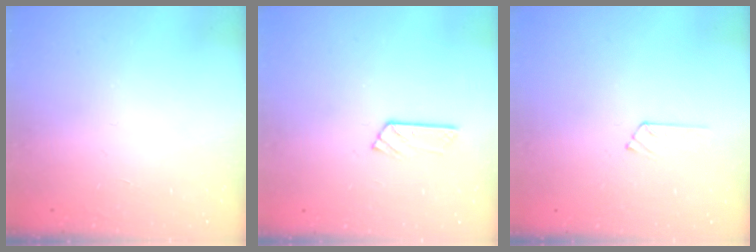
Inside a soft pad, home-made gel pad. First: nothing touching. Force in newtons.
{"total": 3.3, "press": 3.3, "slide": 0.3}
{"total": 5.1, "press": 5.1, "slide": 0.4}